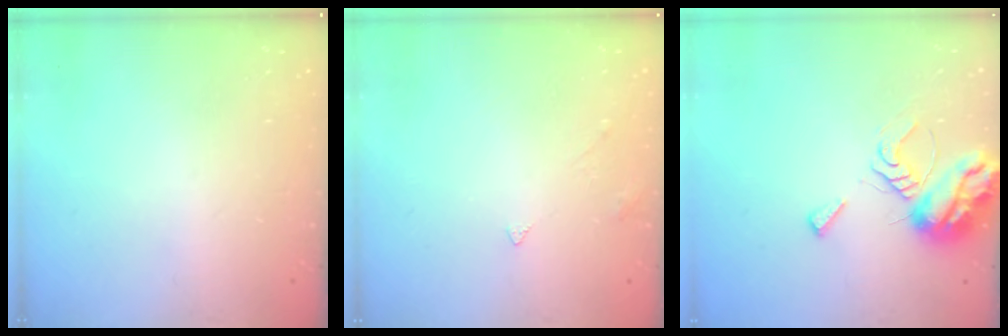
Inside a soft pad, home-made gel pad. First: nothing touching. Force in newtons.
{"total": 2.1, "press": 2.1, "slide": 0.4}
{"total": 9.3, "press": 9.3, "slide": 0.9}